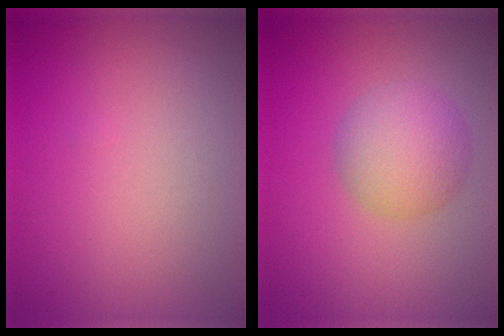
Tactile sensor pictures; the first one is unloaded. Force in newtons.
{"total": 4.3, "press": 4.3, "slide": 0.1}